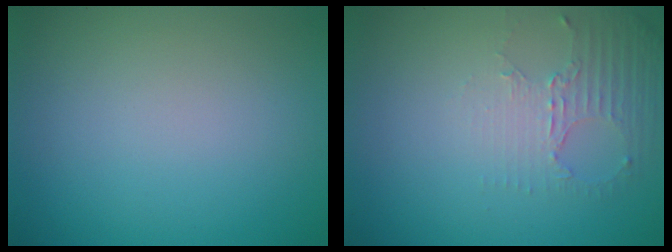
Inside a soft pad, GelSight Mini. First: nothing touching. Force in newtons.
{"total": 2.5, "press": 1.7, "slide": 1.8}